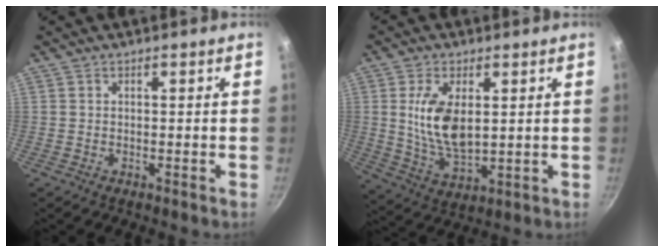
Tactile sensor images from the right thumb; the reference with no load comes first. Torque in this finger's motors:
{"motor_torque": [0.57, 0.44, 1.17, 0.20, 0.36]}